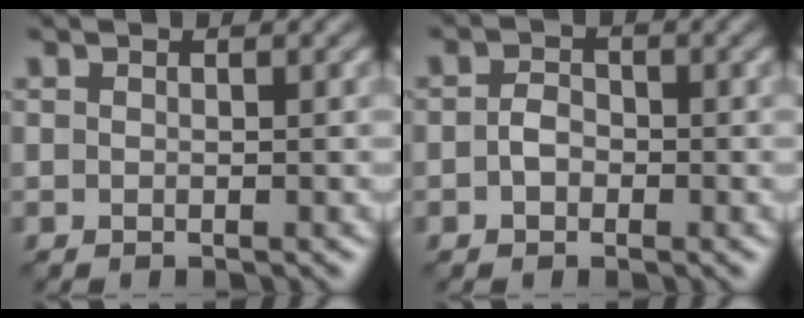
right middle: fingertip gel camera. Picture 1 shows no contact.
{"total": 1.6, "force": [-0.4, 1.2, 1.0], "torque": [-0.020, 0.002, -0.012]}